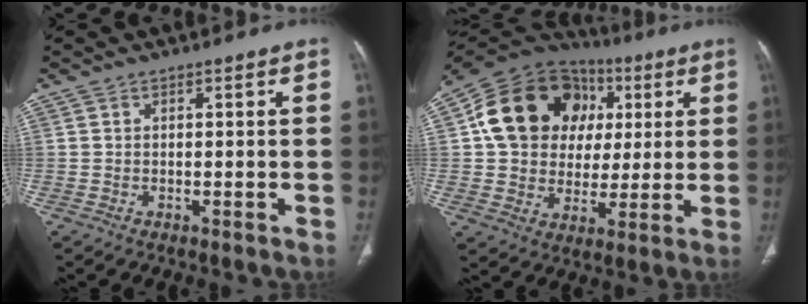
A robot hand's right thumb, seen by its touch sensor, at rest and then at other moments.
{"total": 21.6, "force": [5.2, 17.5, 11.5], "torque": [-0.162, 0.030, 0.093]}